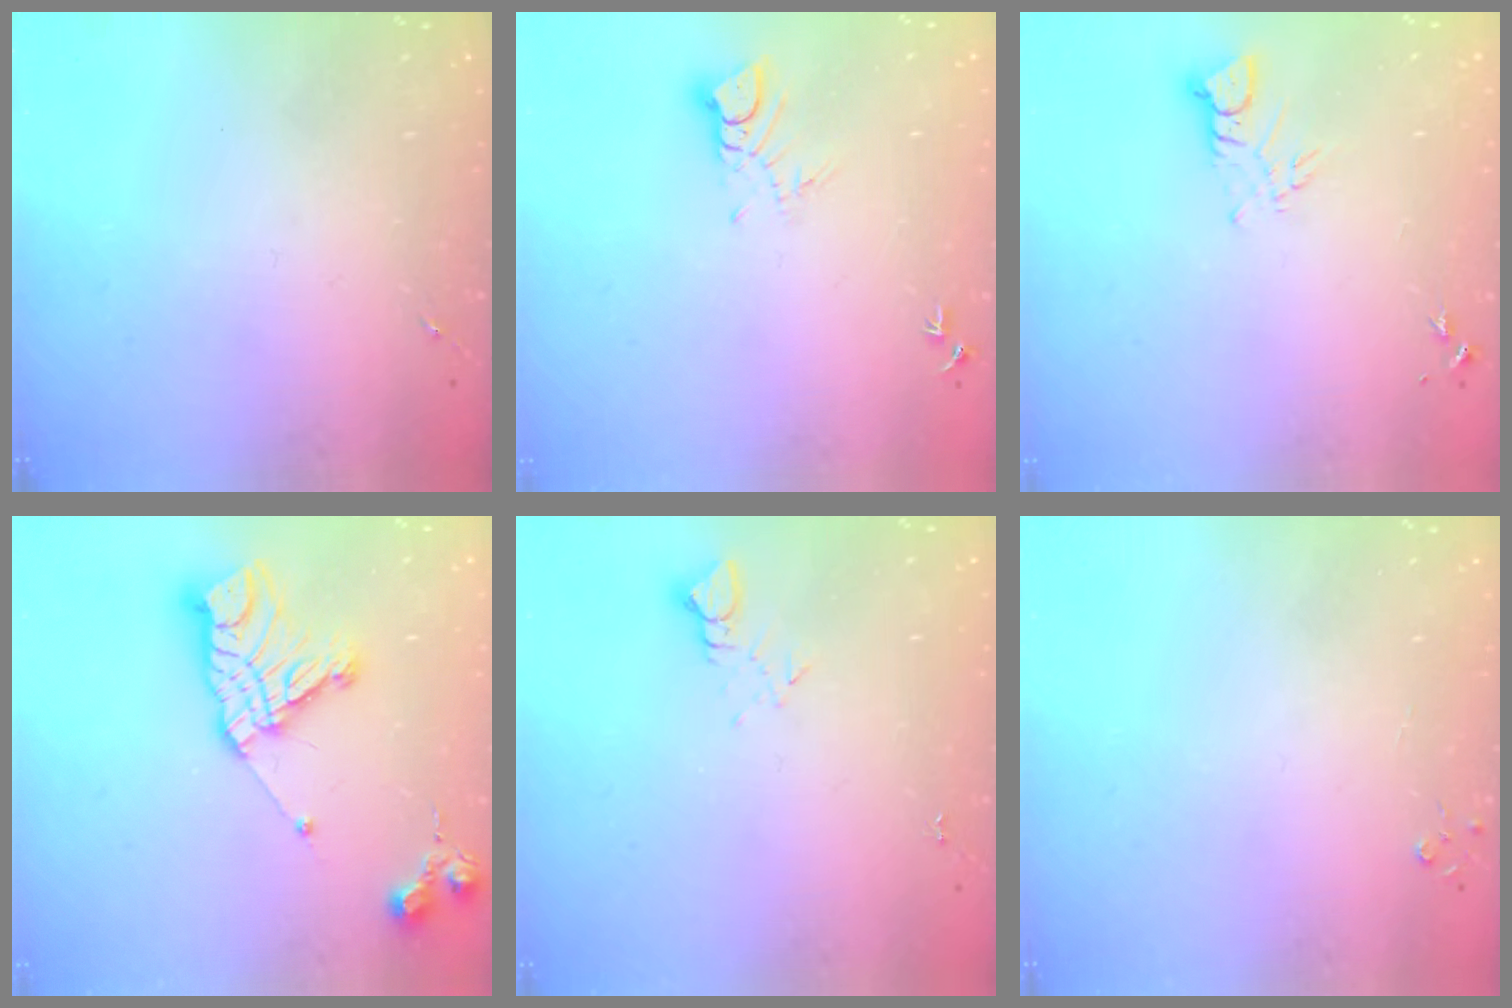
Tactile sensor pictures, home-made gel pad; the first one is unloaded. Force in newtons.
{"total": 4.3, "press": 4.3, "slide": 0.4}
{"total": 3.9, "press": 3.9, "slide": 0.4}
{"total": 16.2, "press": 16.1, "slide": 1.6}
{"total": 4.2, "press": 4.2, "slide": 0.4}
{"total": 2.7, "press": 2.7, "slide": 0.3}